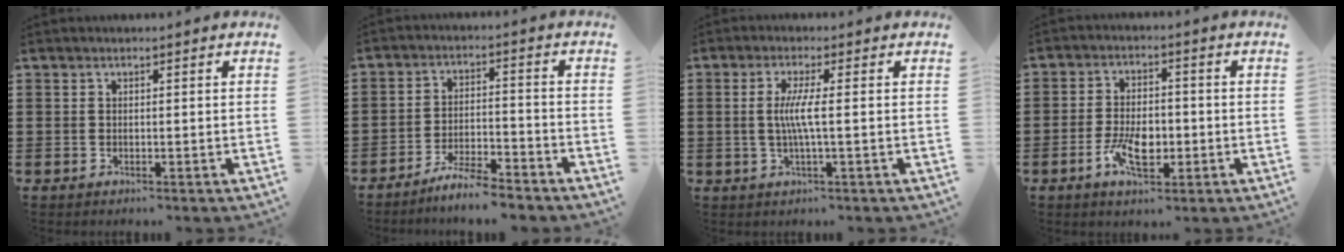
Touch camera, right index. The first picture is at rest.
{"total": 5.7, "force": [-5.4, 0.0, 2.0], "torque": [-0.048, -0.005, -0.106]}
{"total": 4.4, "force": [-0.2, 0.0, 4.4], "torque": [-0.089, -0.010, -0.008]}
{"total": 6.6, "force": [-2.1, 3.4, 5.3], "torque": [-0.107, 0.004, -0.037]}